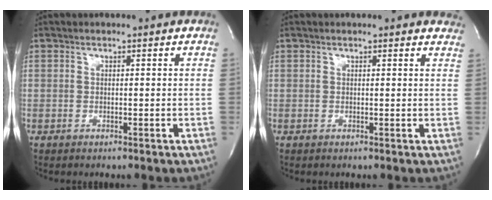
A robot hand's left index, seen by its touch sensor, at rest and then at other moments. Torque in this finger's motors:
{"motor_torque": [0.53, -0.54, 0.39, 0.05]}